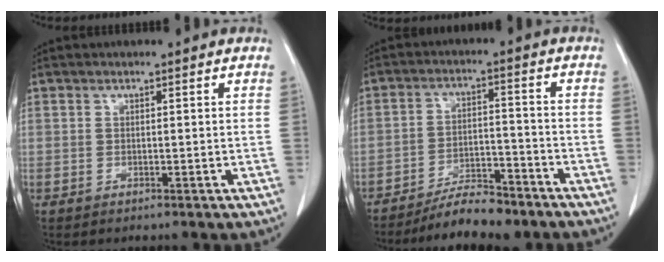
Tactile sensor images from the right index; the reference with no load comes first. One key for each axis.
{"total": 8.4, "fx": -7.4, "fy": 1.8, "fz": 3.6, "tx": -0.057, "ty": -0.003, "tz": -0.126}